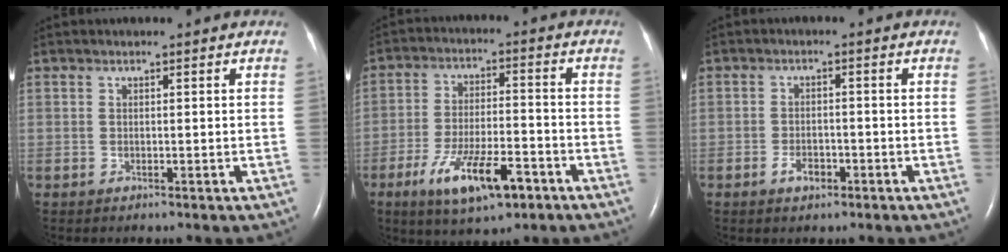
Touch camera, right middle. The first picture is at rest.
{"total": 11.4, "force": [-6.2, 3.3, 9.0], "torque": [-0.166, -0.008, -0.101]}
{"total": 2.7, "force": [-1.6, 1.5, 1.7], "torque": [-0.031, 0.003, -0.025]}